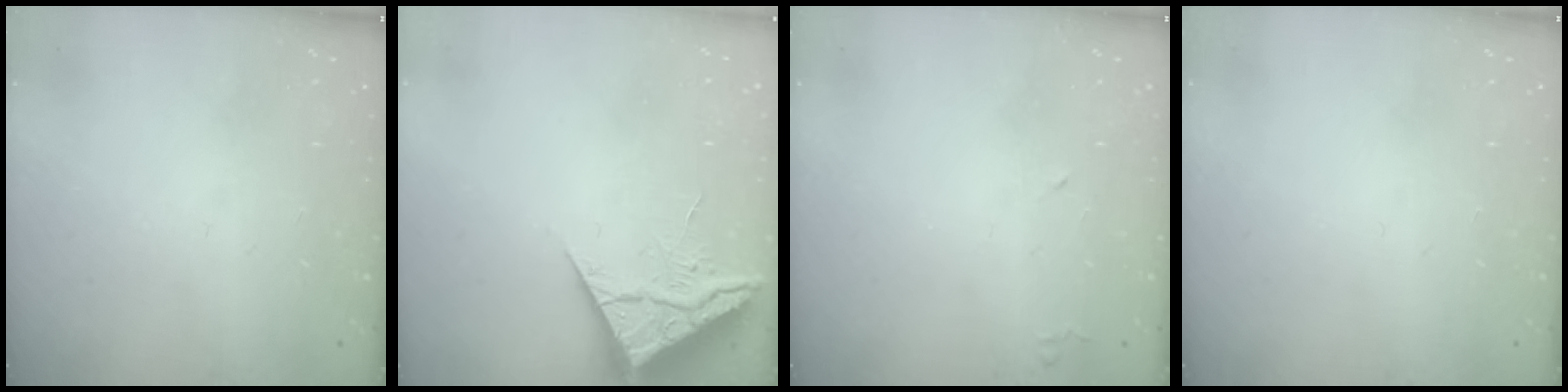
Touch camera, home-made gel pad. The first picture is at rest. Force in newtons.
{"total": 6.9, "press": 6.9, "slide": 0.4}
{"total": 4.0, "press": 3.9, "slide": 0.7}
{"total": 0.0}